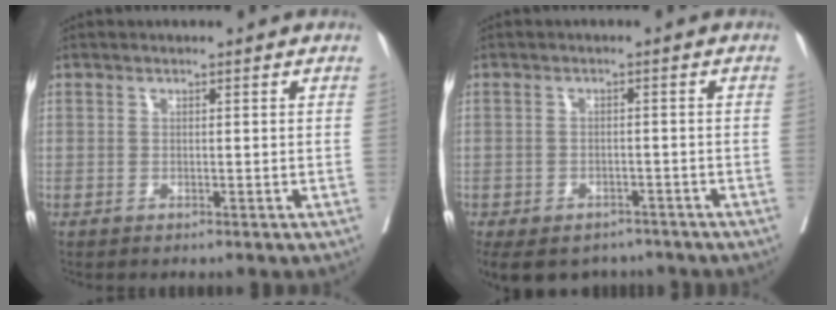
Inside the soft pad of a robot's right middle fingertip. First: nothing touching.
{"total": 10.4, "force": [-7.7, 6.0, 3.5], "torque": [-0.078, -0.002, -0.096]}